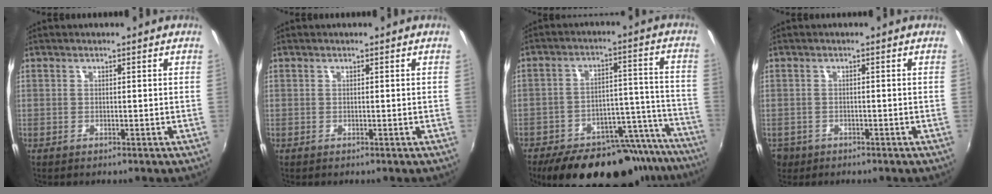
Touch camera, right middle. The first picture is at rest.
{"total": 0.0}
{"total": 25.8, "force": [-22.4, 8.8, 9.5], "torque": [-0.146, 0.039, -0.292]}
{"total": 4.1, "force": [-2.0, 3.3, 1.3], "torque": [-0.040, -0.006, -0.032]}